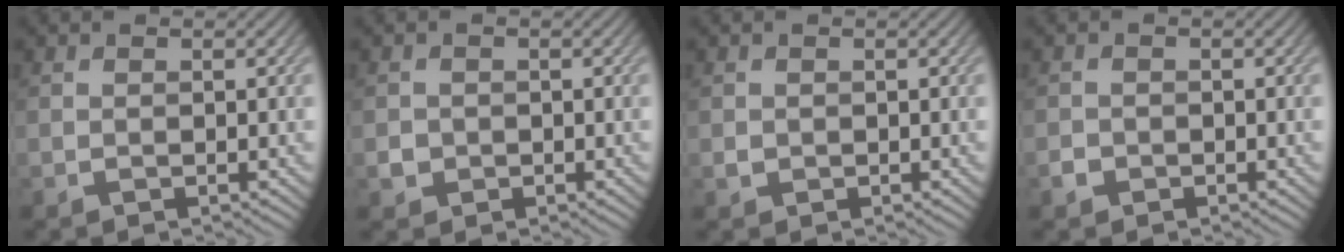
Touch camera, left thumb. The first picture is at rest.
{"total": 1.6, "force": [-0.5, 1.5, 0.3], "torque": [-0.003, -0.005, -0.011]}
{"total": 0.9, "force": [-0.1, 0.9, 0.2], "torque": [-0.002, -0.005, -0.002]}
{"total": 1.3, "force": [-0.8, 1.1, 0.3], "torque": [-0.003, -0.002, -0.017]}